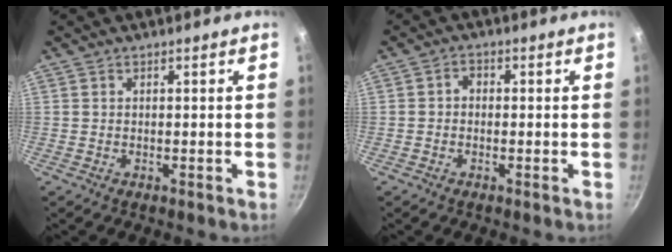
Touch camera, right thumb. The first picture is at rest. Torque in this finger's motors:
{"motor_torque": [-0.84, -0.04, 0.22, -0.27, 0.02]}